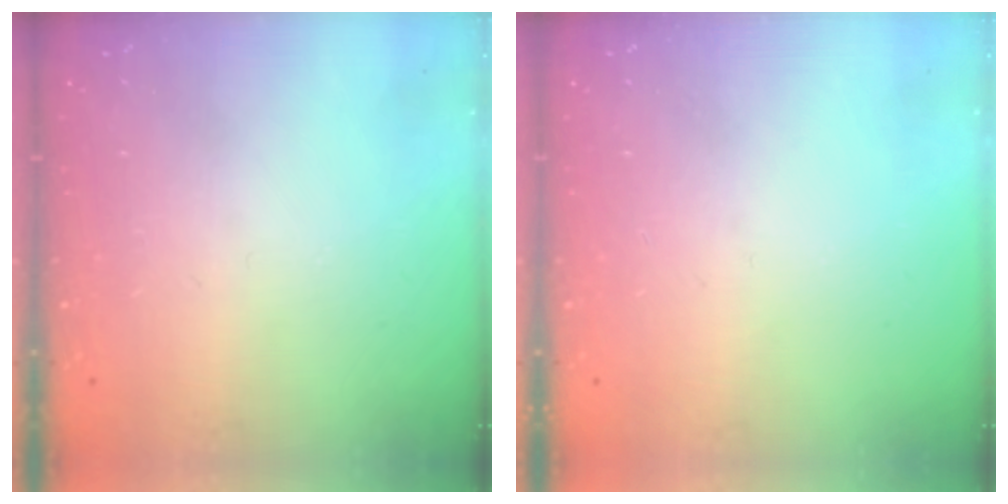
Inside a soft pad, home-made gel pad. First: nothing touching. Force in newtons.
{"total": 0.0}